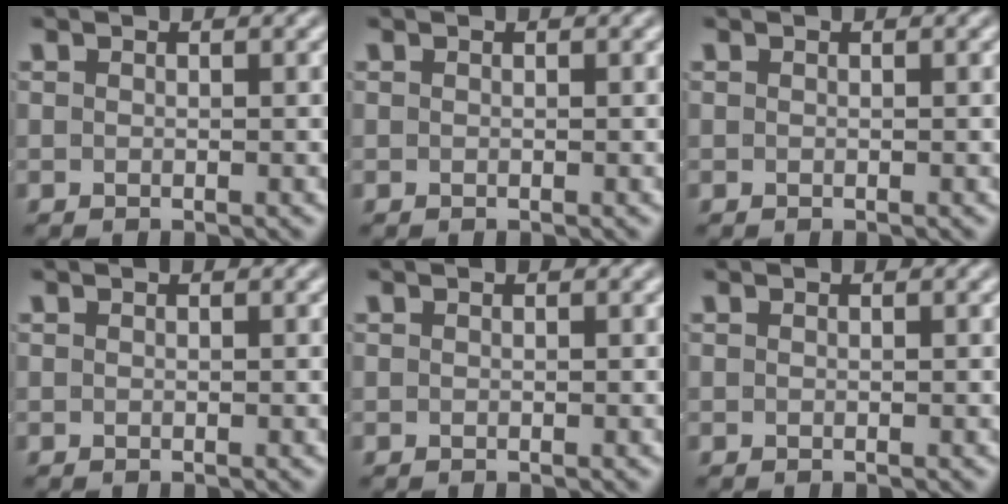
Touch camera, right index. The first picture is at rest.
{"total": 0.0}
{"total": 0.0}
{"total": 0.0}
{"total": 0.0}
{"total": 0.0}